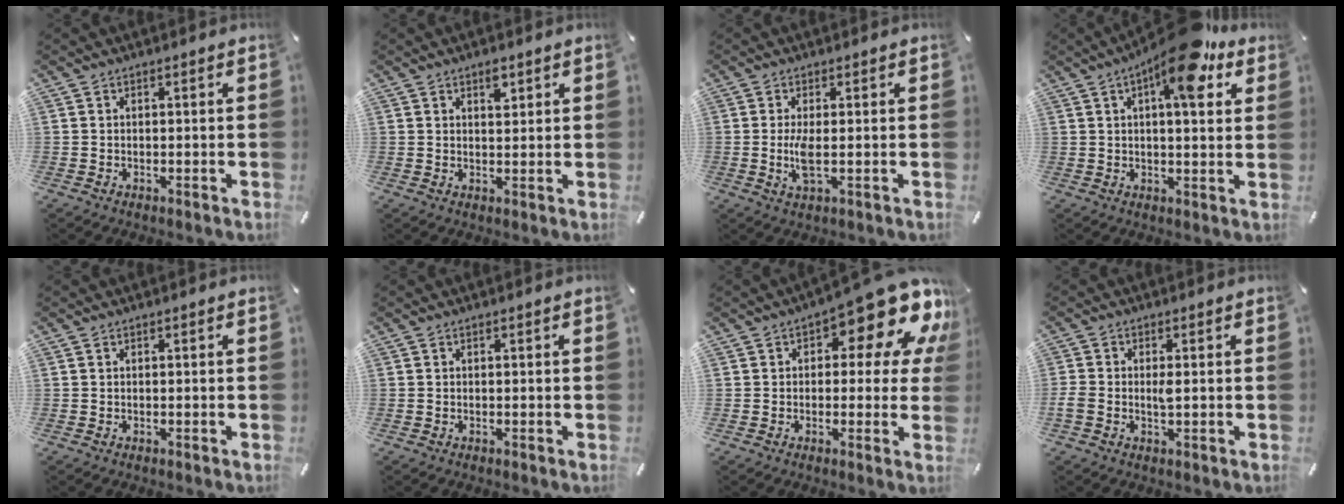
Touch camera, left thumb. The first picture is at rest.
{"total": 2.7, "force": [1.7, 1.4, 1.6], "torque": [-0.010, -0.009, 0.025]}
{"total": 4.9, "force": [-0.1, 1.2, 4.7], "torque": [-0.106, -0.011, -0.008]}
{"total": 14.7, "force": [7.8, 4.7, 11.5], "torque": [-0.168, -0.034, 0.122]}
{"total": 0.0}
{"total": 0.0}
{"total": 16.9, "force": [8.7, 6.8, 12.8], "torque": [-0.166, -0.064, 0.139]}
{"total": 2.7, "force": [-0.1, 1.4, 2.3], "torque": [-0.045, 0.001, -0.002]}